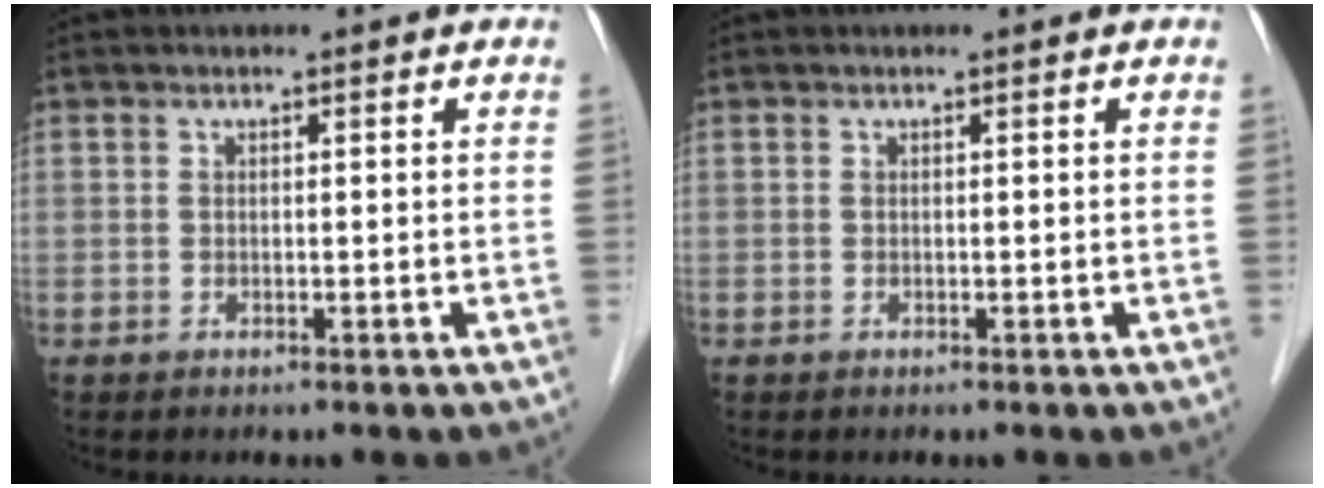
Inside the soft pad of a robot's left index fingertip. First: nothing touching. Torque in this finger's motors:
{"motor_torque": [0.00, 0.00, 0.00, 0.00]}